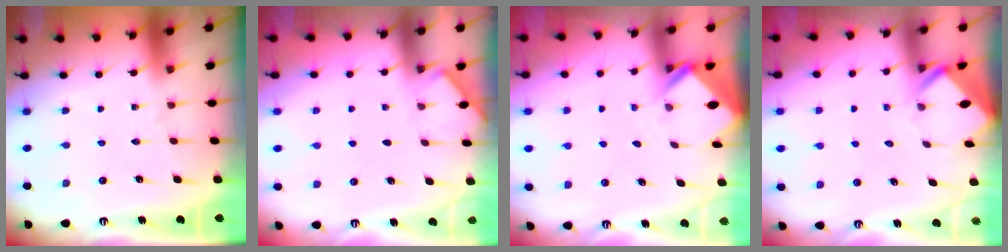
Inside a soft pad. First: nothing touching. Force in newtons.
{"total": 2.0, "press": 1.9, "slide": 0.3}
{"total": 2.6, "press": 2.6, "slide": 0.1}
{"total": 2.9, "press": 2.9, "slide": 0.2}